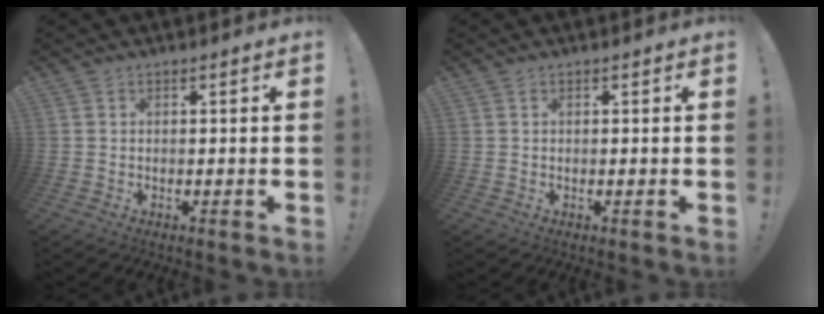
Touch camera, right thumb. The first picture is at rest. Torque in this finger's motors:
{"motor_torque": [-0.11, 0.02, -0.07, 0.11, 0.08]}